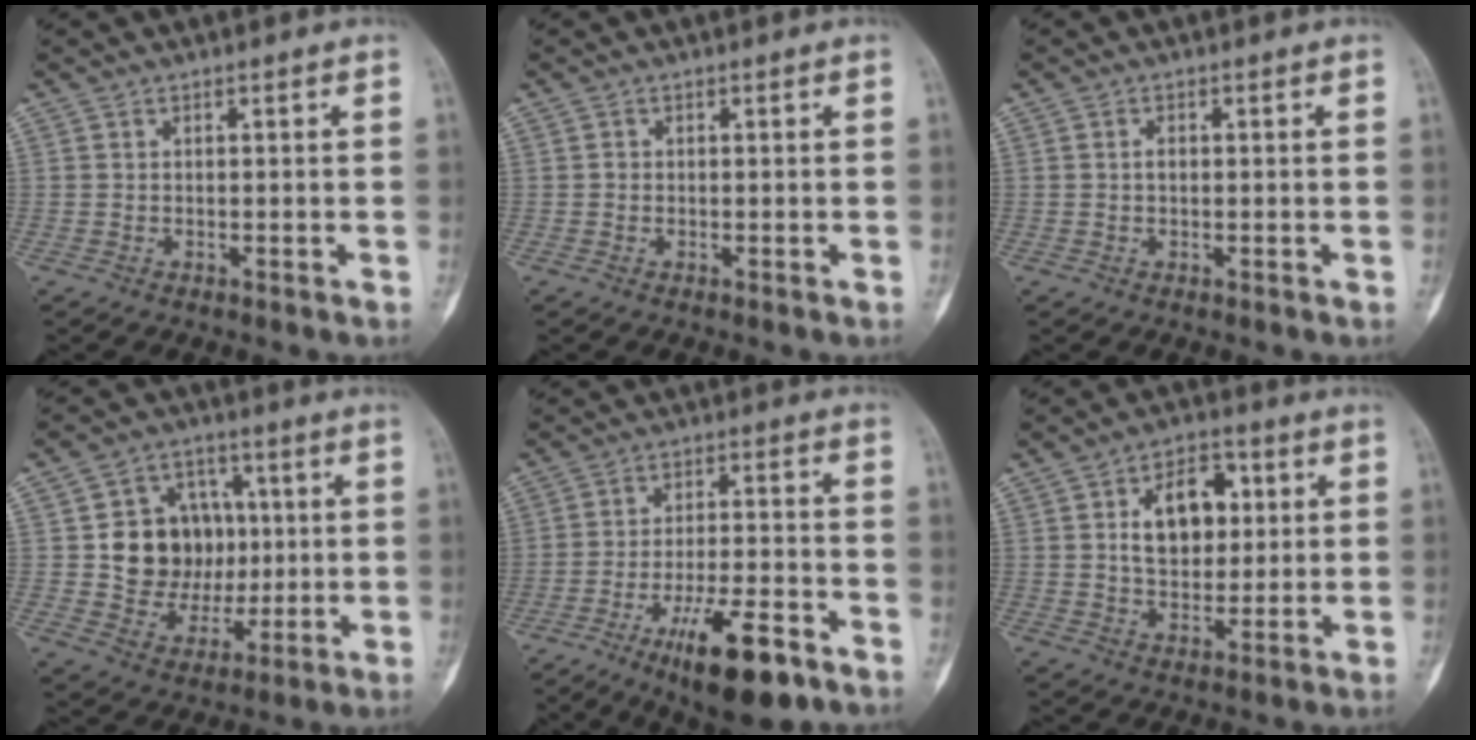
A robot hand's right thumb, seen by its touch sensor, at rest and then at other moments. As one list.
[{"total": 0.6, "force": [0.0, 0.6, 0.2], "torque": [0.003, 0.003, 0.000]}, {"total": 1.1, "force": [0.1, 0.7, 0.8], "torque": [-0.011, 0.003, 0.000]}, {"total": 14.4, "force": [1.5, 12.1, 7.7], "torque": [-0.062, 0.009, 0.037]}, {"total": 14.7, "force": [-8.5, 4.3, 11.1], "torque": [-0.181, 0.047, -0.134]}, {"total": 12.2, "force": [2.6, 8.0, 8.9], "torque": [-0.101, 0.003, 0.040]}]